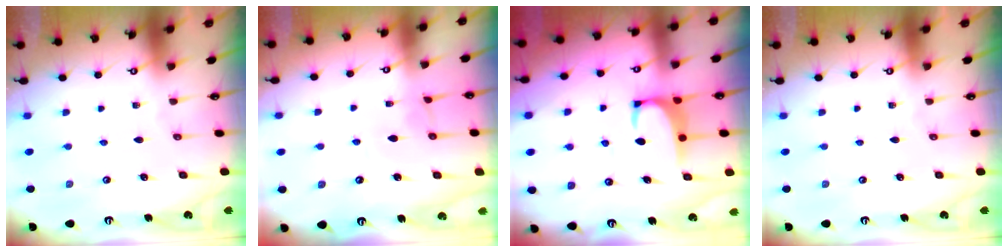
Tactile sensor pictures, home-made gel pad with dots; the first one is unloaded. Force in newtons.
{"total": 1.1, "press": 1.1, "slide": 0.2}
{"total": 1.8, "press": 1.8, "slide": 0.4}
{"total": 0.0}